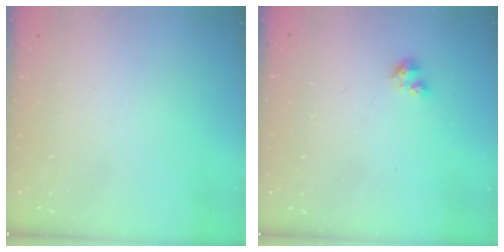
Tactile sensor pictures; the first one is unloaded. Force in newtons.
{"total": 1.6, "press": 1.6, "slide": 0.4}